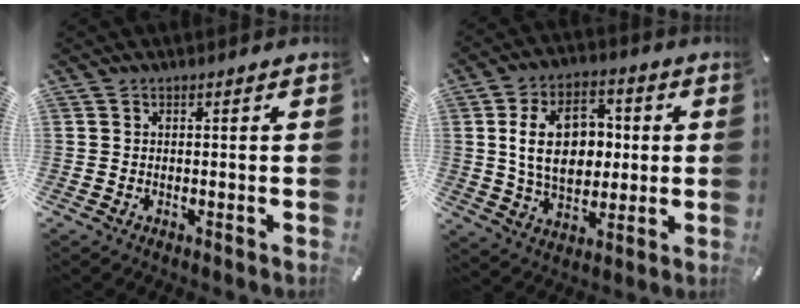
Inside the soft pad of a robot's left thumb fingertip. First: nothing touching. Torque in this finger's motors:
{"motor_torque": [1.07, 2.19, 1.44, -1.20, 0.55]}